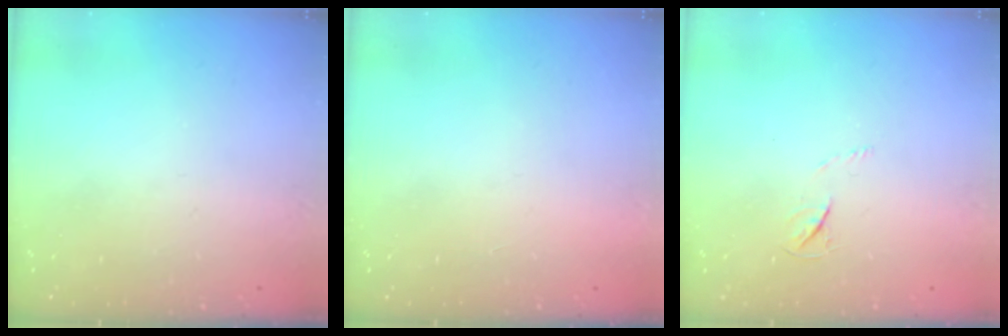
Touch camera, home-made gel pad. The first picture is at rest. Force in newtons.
{"total": 1.5, "press": 1.5, "slide": 0.1}
{"total": 3.6, "press": 3.6, "slide": 0.5}